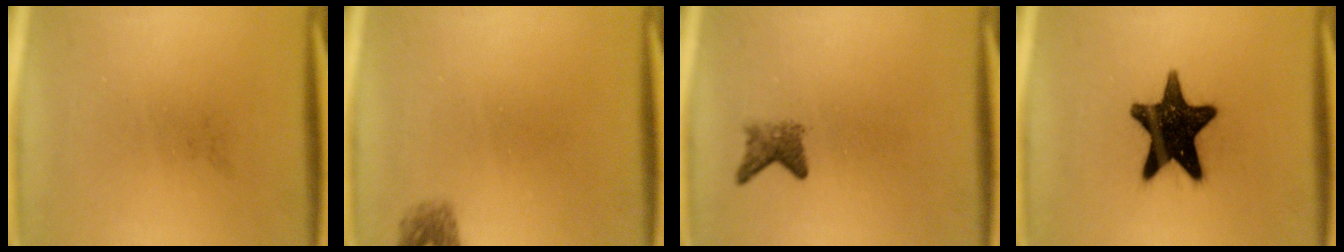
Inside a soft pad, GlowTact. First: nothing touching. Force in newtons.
{"total": 1.6}
{"total": 2.3}
{"total": 16.8}